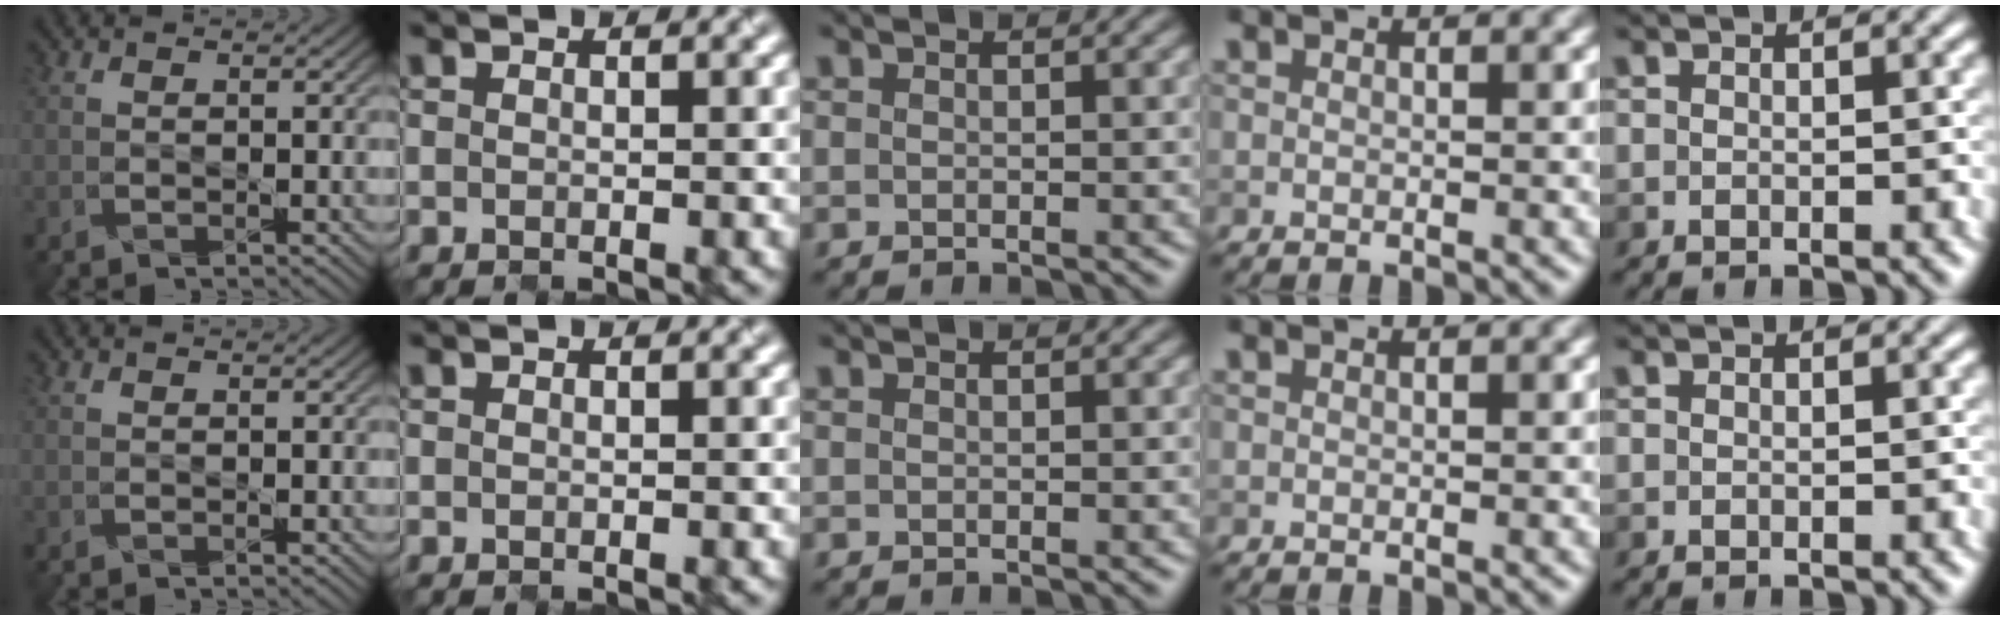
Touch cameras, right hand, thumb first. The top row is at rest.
{}